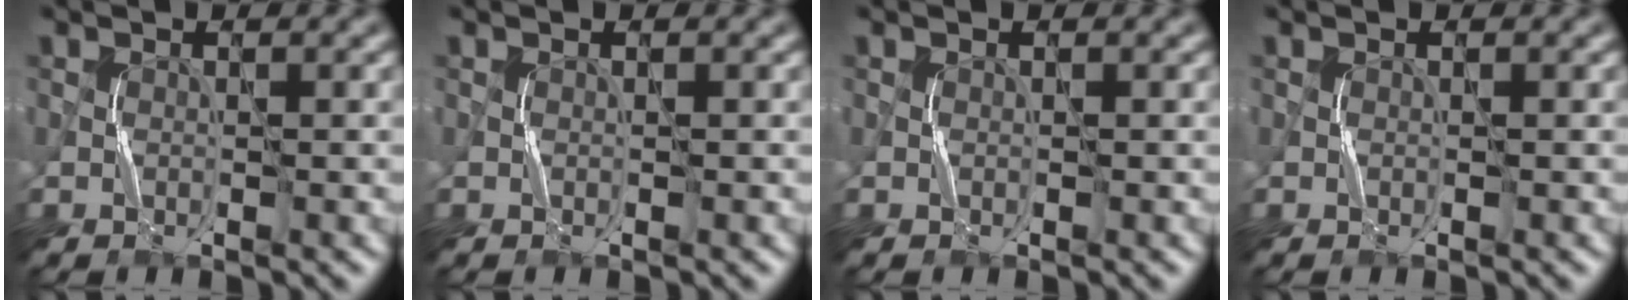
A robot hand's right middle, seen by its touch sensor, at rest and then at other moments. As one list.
[{"total": 0.0}, {"total": 0.0}, {"total": 0.0}]